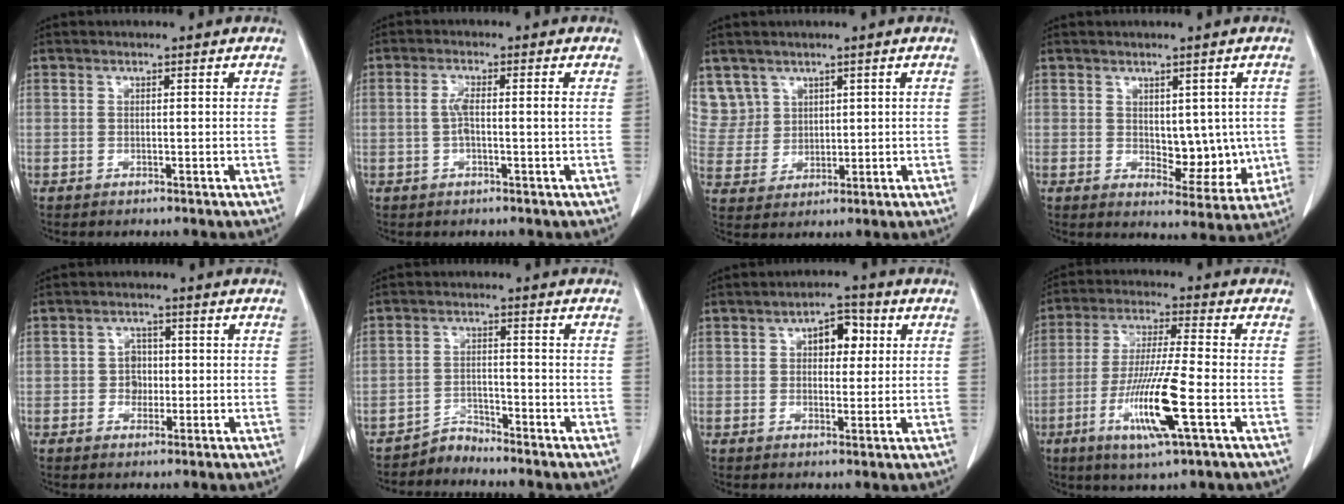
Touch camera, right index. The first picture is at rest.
{"total": 3.2, "force": [-0.2, 0.3, 3.2], "torque": [-0.068, 0.005, -0.004]}
{"total": 6.6, "force": [4.0, 5.2, -0.3], "torque": [0.010, 0.010, 0.091]}
{"total": 7.2, "force": [0.3, 4.1, 5.9], "torque": [-0.058, -0.006, 0.019]}
{"total": 2.9, "force": [-0.4, 2.5, 1.4], "torque": [-0.014, 0.007, -0.005]}
{"total": 2.8, "force": [-2.6, 0.3, -0.9], "torque": [0.027, -0.004, -0.047]}
{"total": 5.3, "force": [1.5, 2.9, 4.2], "torque": [-0.058, 0.017, 0.021]}
{"total": 12.5, "force": [-4.2, 0.2, 11.8], "torque": [-0.232, -0.020, -0.080]}